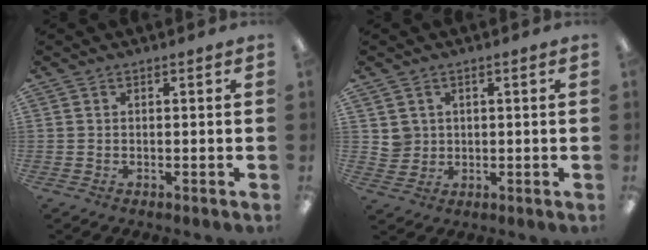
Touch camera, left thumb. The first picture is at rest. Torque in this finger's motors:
{"motor_torque": [-0.03, -0.01, 0.00, -0.01, 0.00]}